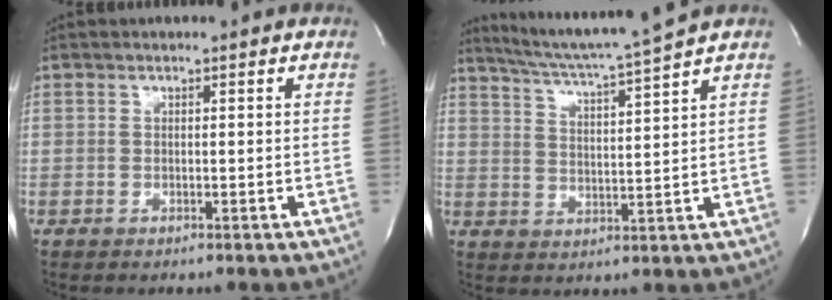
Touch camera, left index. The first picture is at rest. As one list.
[{"total": 10.3, "force": [9.2, -2.3, 4.1], "torque": [-0.081, -0.018, 0.155]}]